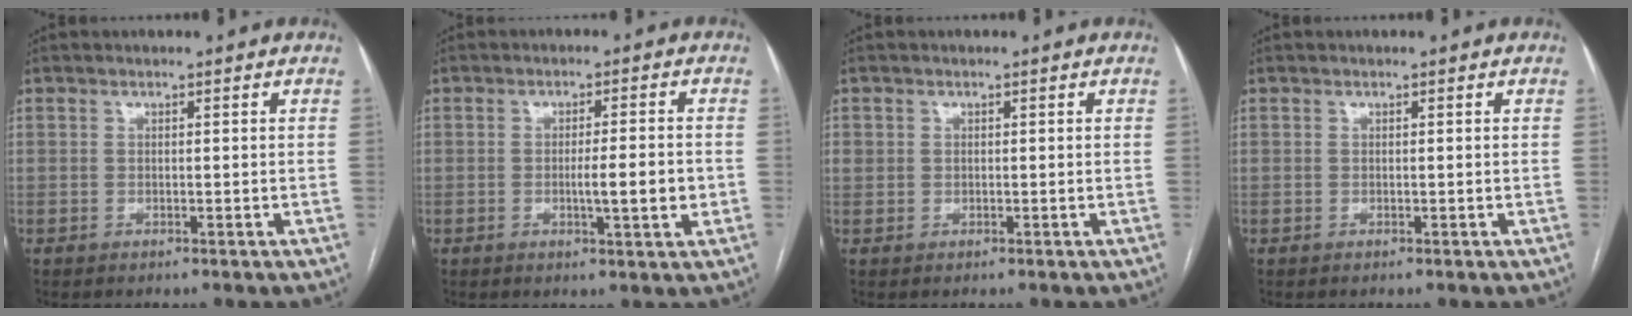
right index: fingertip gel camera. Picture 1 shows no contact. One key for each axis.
{"total": 5.6, "fx": -1.0, "fy": 0.4, "fz": 5.5, "tx": -0.087, "ty": -0.005, "tz": -0.013}
{"total": 1.1, "fx": 0.3, "fy": 1.1, "fz": 0.2, "tx": 0.004, "ty": 0.005, "tz": 0.003}
{"total": 0.0}